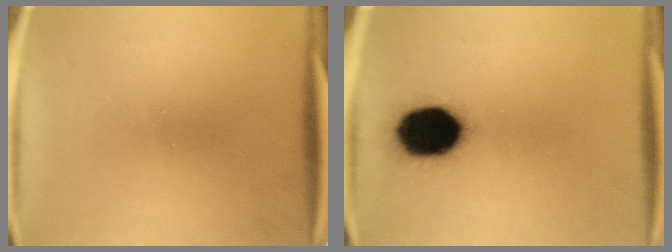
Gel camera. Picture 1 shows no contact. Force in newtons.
{"total": 17.5}